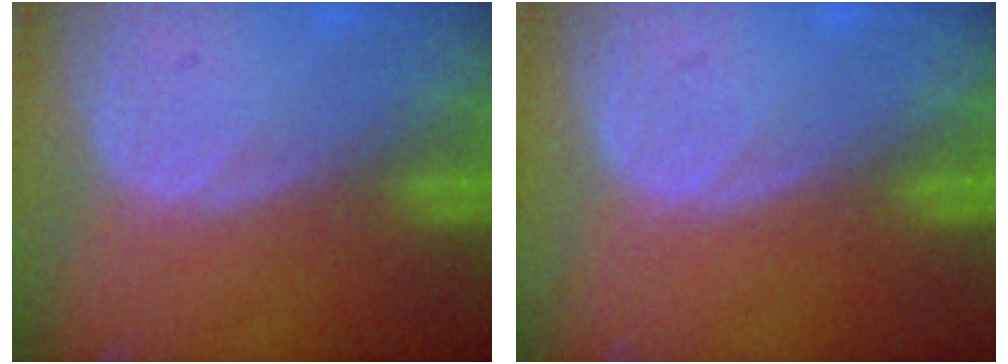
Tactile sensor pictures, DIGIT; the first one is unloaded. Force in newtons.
{"total": 0.0}